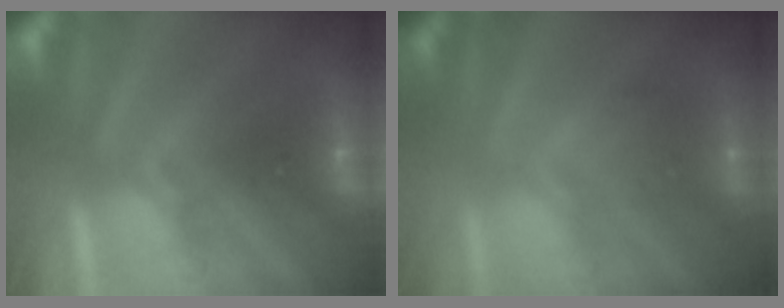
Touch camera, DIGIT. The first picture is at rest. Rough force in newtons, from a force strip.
{"total": 1.9}